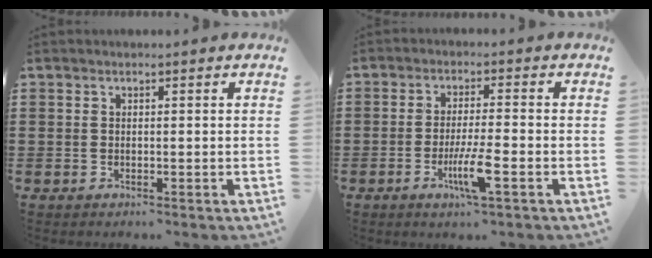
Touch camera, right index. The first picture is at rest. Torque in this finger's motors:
{"motor_torque": [2.14, 0.00, 0.20, 0.05]}